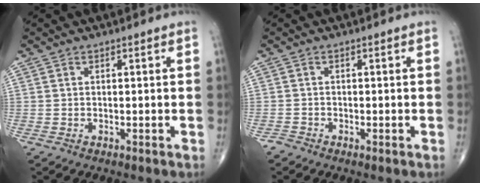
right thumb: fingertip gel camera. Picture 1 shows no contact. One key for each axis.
{"total": 0.9, "fx": -0.9, "fy": 0.3, "fz": 0.0, "tx": 0.002, "ty": -0.002, "tz": -0.023}